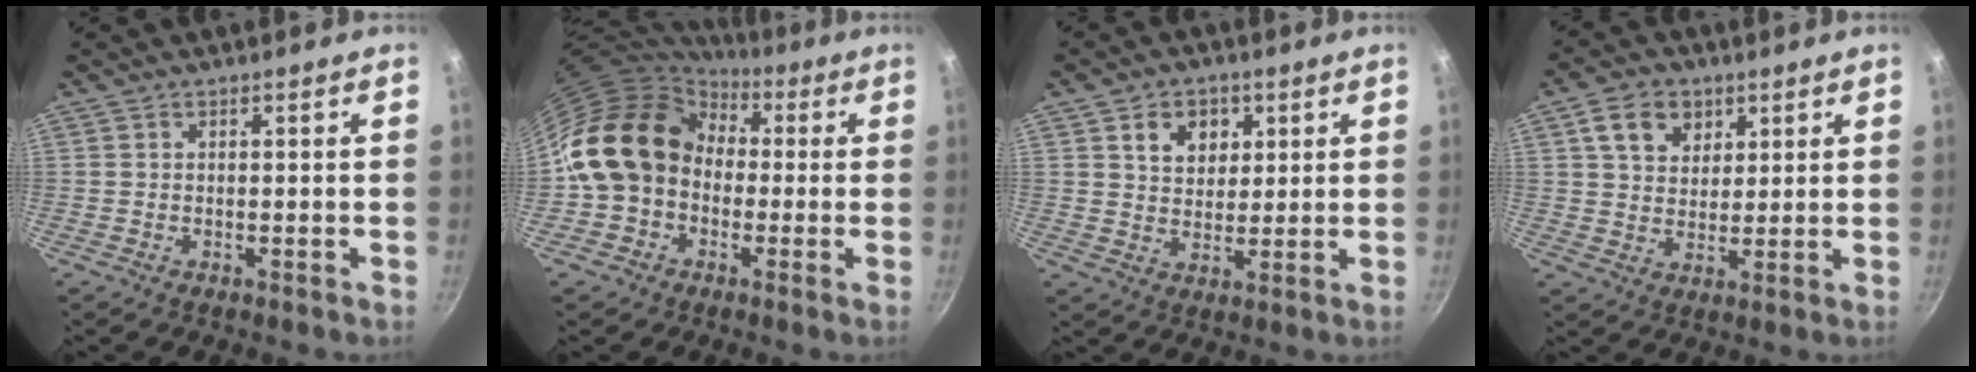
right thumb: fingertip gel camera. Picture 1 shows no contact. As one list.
[{"total": 16.3, "force": [0.7, 13.4, 9.4], "torque": [-0.143, 0.046, -0.002]}, {"total": 7.0, "force": [2.7, 5.4, 3.6], "torque": [-0.030, -0.006, 0.045]}, {"total": 8.1, "force": [3.6, 6.1, 3.9], "torque": [-0.043, -0.006, 0.060]}]